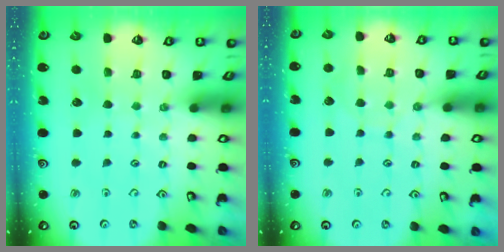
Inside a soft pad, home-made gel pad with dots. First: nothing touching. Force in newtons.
{"total": 6.0, "press": 6.0, "slide": 0.5}